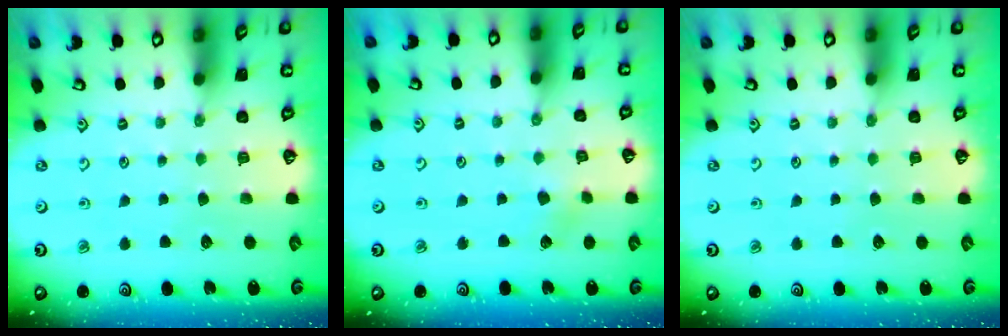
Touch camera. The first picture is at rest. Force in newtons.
{"total": 2.0, "press": 1.9, "slide": 0.3}
{"total": 0.0}